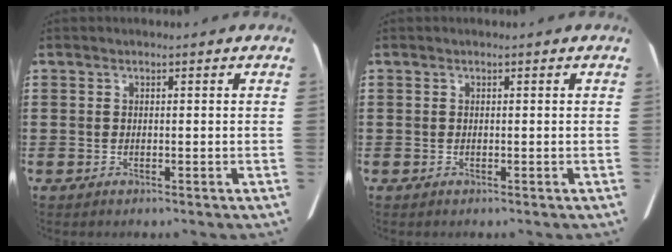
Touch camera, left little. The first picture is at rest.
{"total": 0.0}